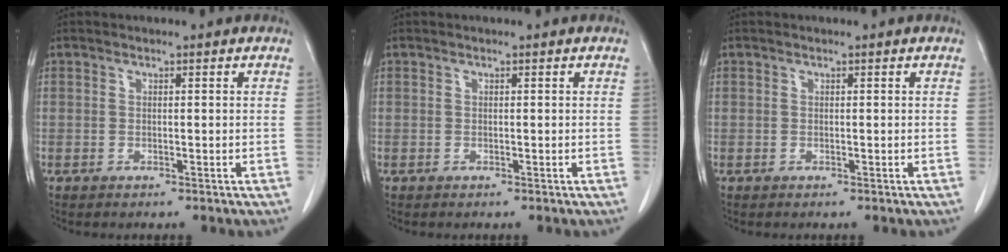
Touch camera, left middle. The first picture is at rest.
{"total": 0.0}
{"total": 0.0}